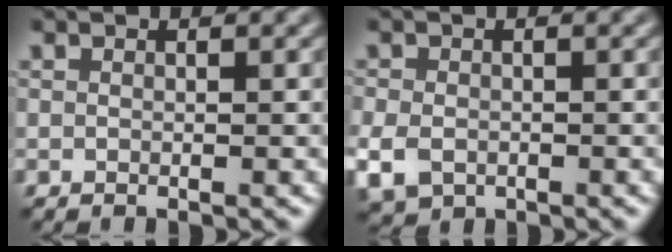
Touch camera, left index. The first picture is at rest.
{"total": 3.5, "force": [-1.3, 2.6, 1.9], "torque": [-0.047, -0.009, -0.030]}